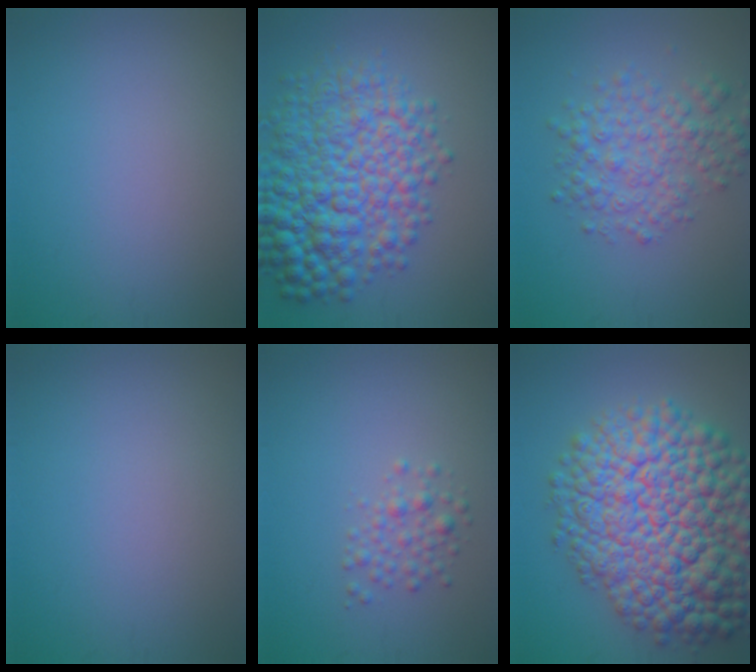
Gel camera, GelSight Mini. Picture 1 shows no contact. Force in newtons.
{"total": 10.6, "press": 10.6, "slide": 0.2}
{"total": 4.7, "press": 4.7, "slide": 0.1}
{"total": 0.0}
{"total": 1.9, "press": 1.9, "slide": 0.1}
{"total": 16.1, "press": 16.1, "slide": 0.6}